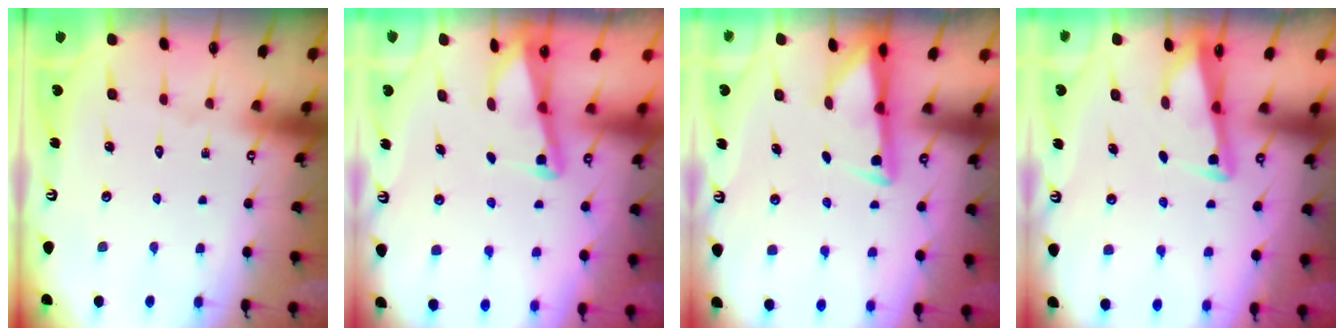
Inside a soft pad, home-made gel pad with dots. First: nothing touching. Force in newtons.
{"total": 2.2, "press": 2.2, "slide": 0.3}
{"total": 2.8, "press": 2.7, "slide": 0.5}
{"total": 3.0, "press": 2.9, "slide": 0.3}